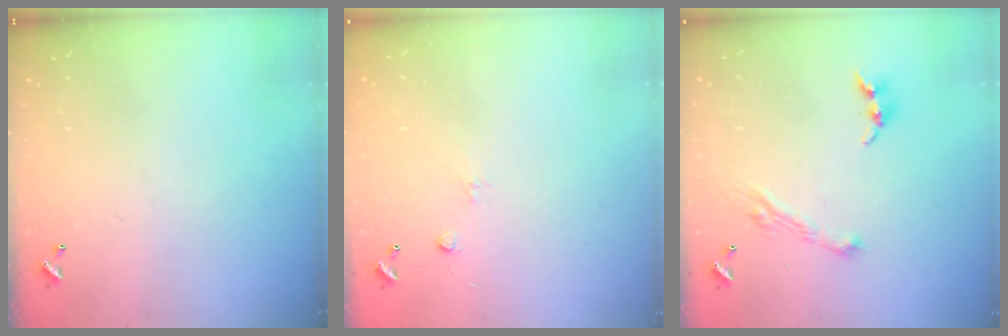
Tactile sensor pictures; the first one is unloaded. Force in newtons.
{"total": 4.9, "press": 4.9, "slide": 0.7}
{"total": 3.6, "press": 3.5, "slide": 0.4}